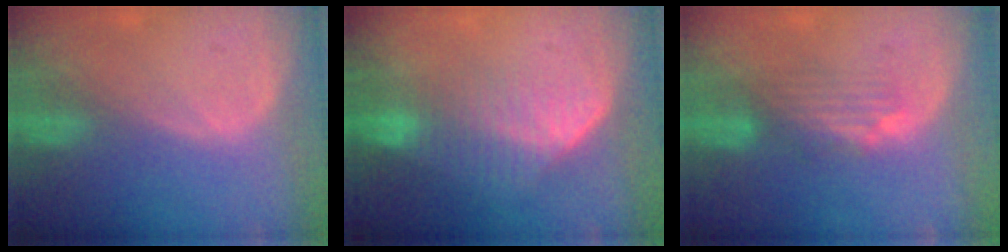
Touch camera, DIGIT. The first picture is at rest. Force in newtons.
{"total": 7.2, "press": 6.2, "slide": 3.7}
{"total": 3.7, "press": 3.7, "slide": 0.4}